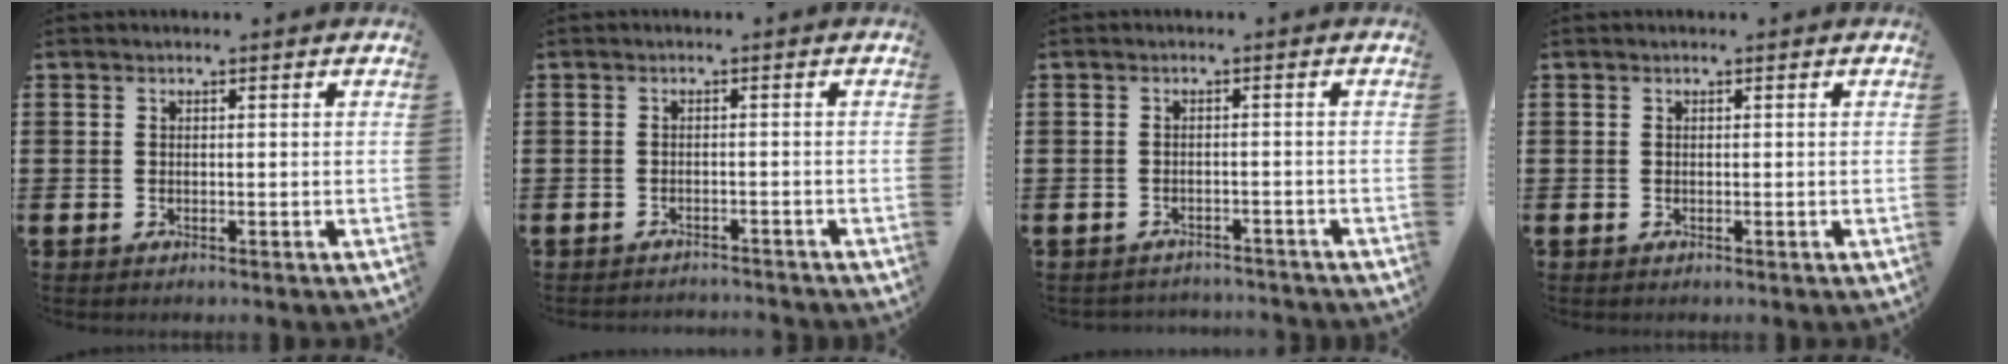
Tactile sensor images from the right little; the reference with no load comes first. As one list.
[{"total": 1.1, "force": [-1.1, -0.1, -0.1], "torque": [-0.001, 0.003, -0.024]}, {"total": 1.5, "force": [-1.5, 0.0, -0.1], "torque": [-0.003, 0.003, -0.033]}, {"total": 0.0}]